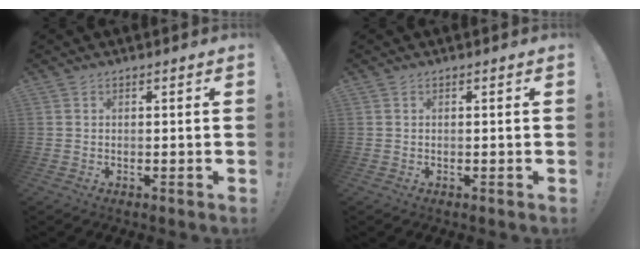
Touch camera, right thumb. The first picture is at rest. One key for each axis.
{"total": 0.0}